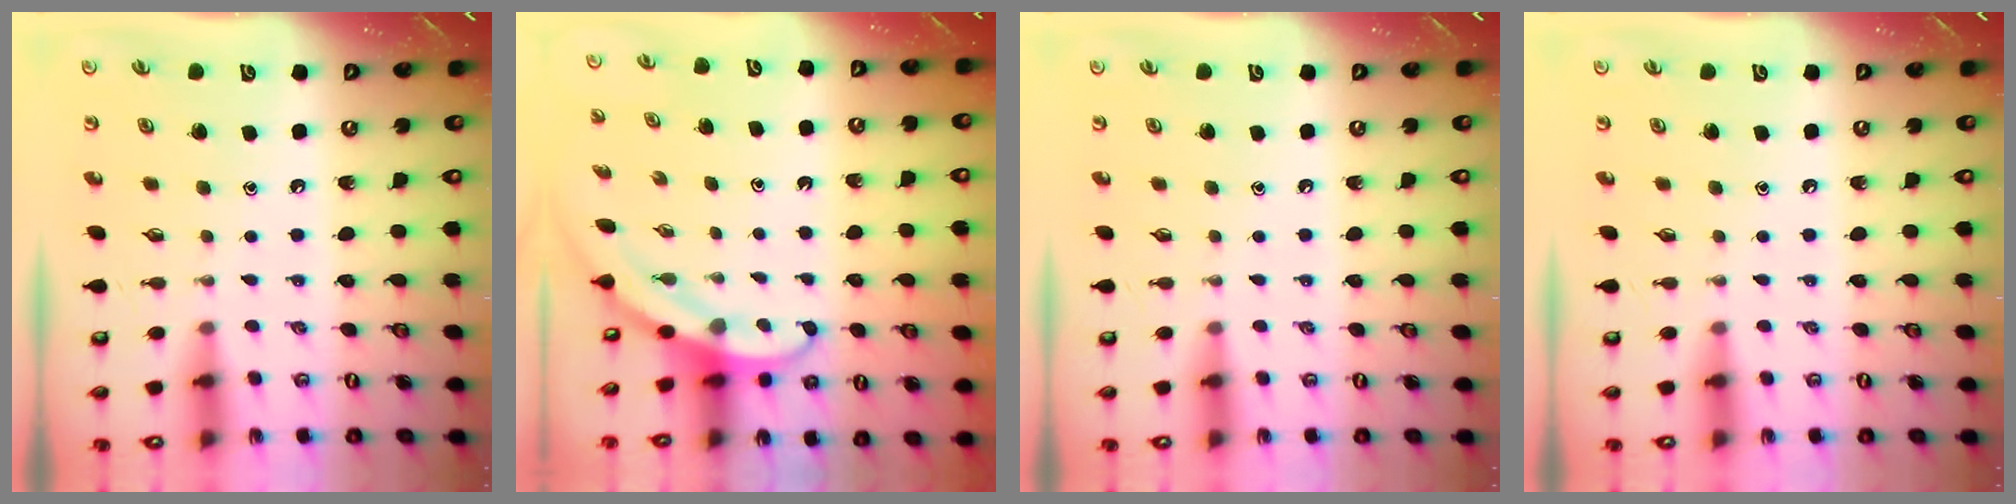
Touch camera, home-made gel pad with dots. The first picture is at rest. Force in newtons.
{"total": 3.8, "press": 3.8, "slide": 0.4}
{"total": 0.0}
{"total": 0.0}